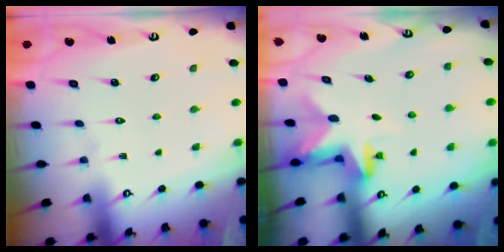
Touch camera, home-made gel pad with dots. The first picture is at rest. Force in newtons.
{"total": 2.7, "press": 2.7, "slide": 0.5}